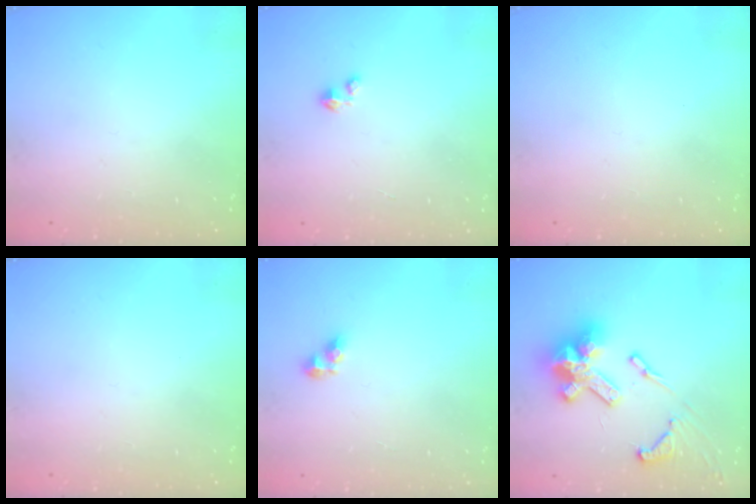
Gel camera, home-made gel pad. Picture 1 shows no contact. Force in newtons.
{"total": 1.4, "press": 1.4, "slide": 0.2}
{"total": 0.0}
{"total": 0.0}
{"total": 5.0, "press": 5.0, "slide": 0.5}
{"total": 18.9, "press": 18.8, "slide": 1.2}